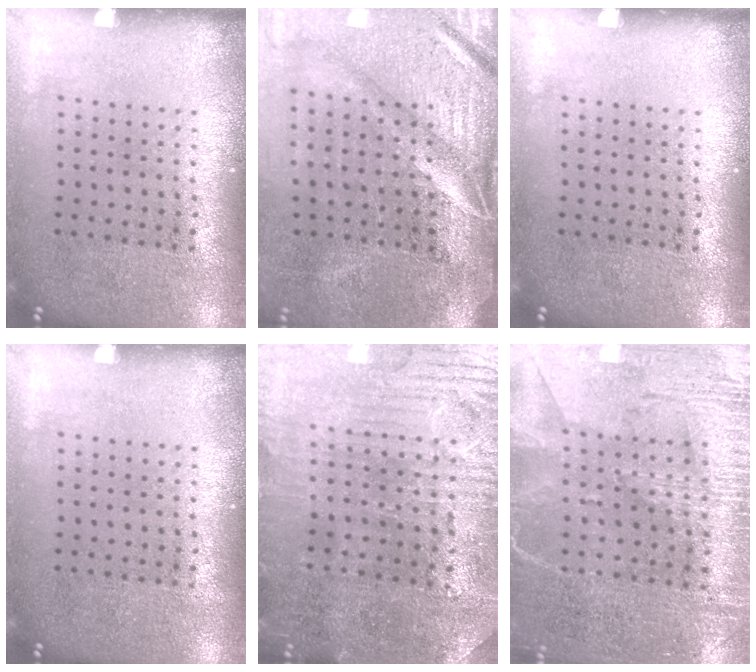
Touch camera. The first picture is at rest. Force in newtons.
{"total": 4.5, "press": 3.9, "slide": 2.3}
{"total": 0.0}
{"total": 0.0}
{"total": 1.7, "press": 1.7, "slide": 0.5}
{"total": 3.4, "press": 3.0, "slide": 1.4}